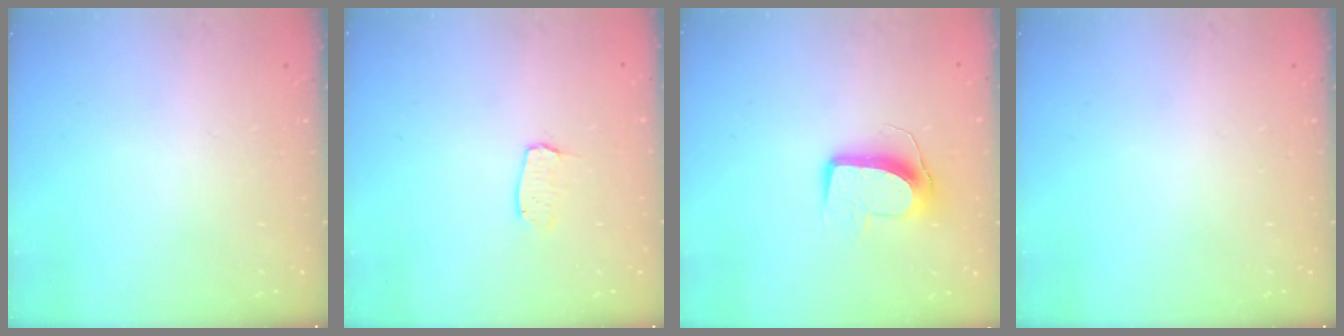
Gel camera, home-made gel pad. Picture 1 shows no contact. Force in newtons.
{"total": 4.0, "press": 4.0, "slide": 0.3}
{"total": 9.7, "press": 9.7, "slide": 0.6}
{"total": 0.0}